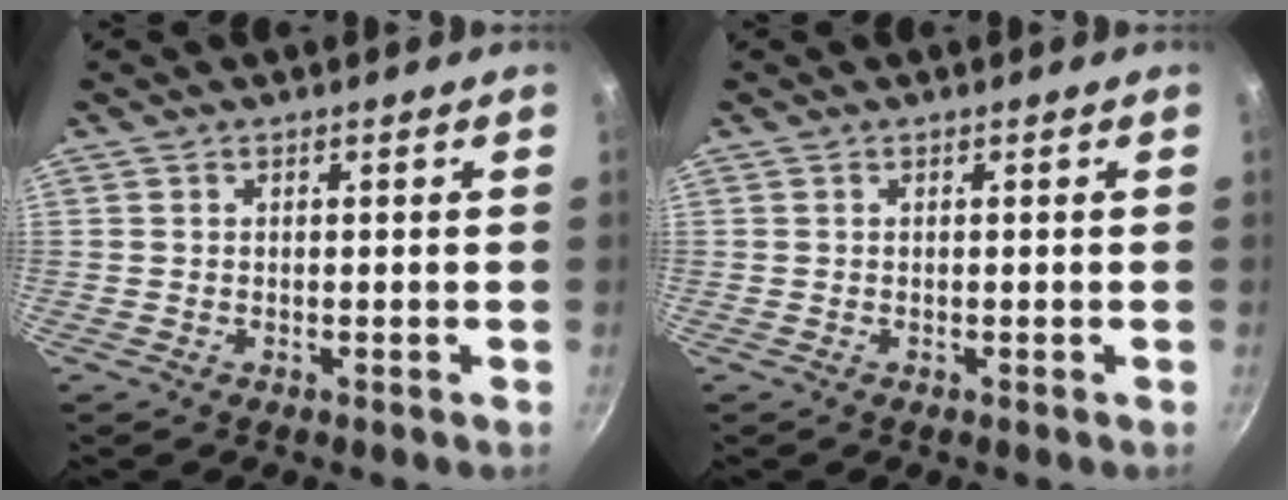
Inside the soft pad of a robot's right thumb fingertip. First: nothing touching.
{"total": 0.0}